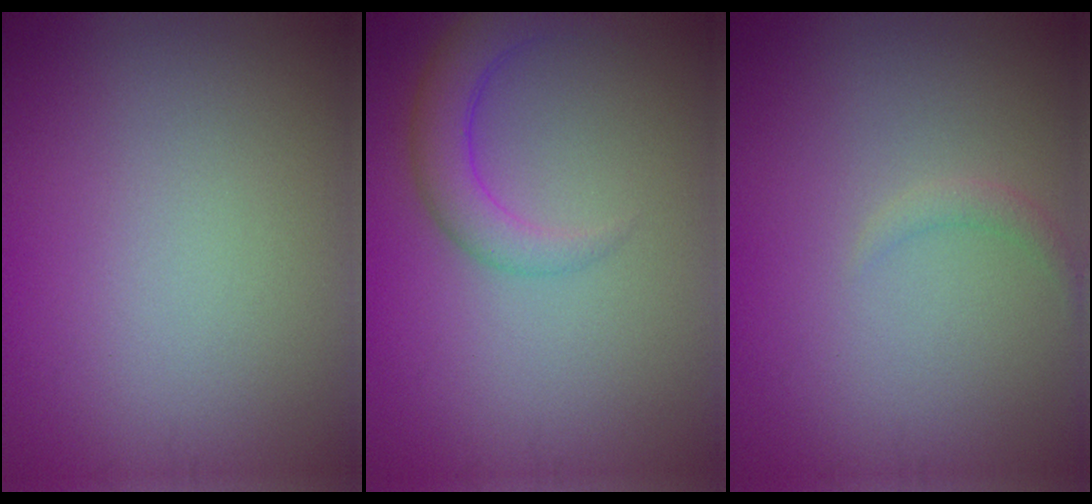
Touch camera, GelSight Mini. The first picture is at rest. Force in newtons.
{"total": 3.3, "press": 3.3, "slide": 0.3}
{"total": 0.9, "press": 0.9, "slide": 0.1}